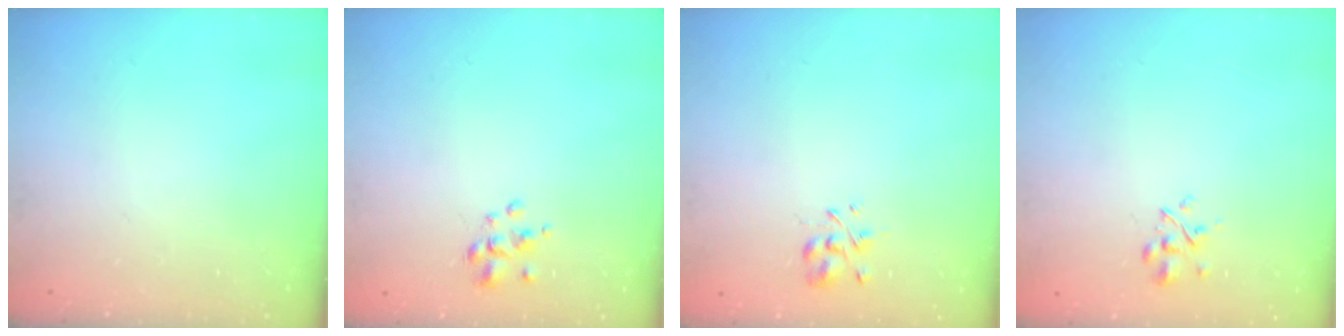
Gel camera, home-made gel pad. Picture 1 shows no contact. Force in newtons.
{"total": 2.7, "press": 2.5, "slide": 0.9}
{"total": 2.0, "press": 1.8, "slide": 0.9}
{"total": 2.3, "press": 2.2, "slide": 0.9}